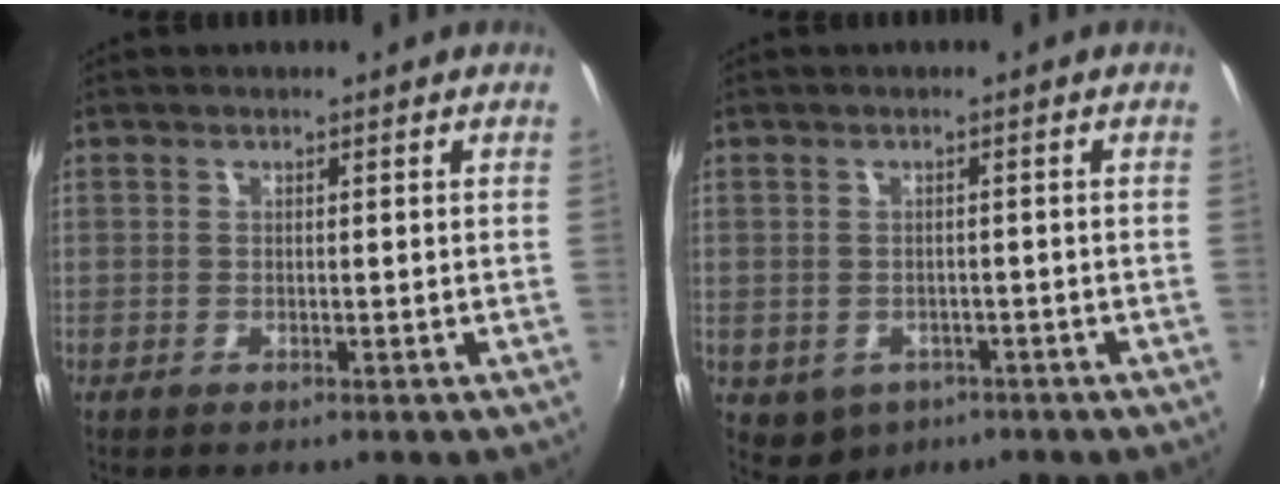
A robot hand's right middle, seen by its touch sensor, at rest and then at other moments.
{"total": 4.9, "force": [-2.3, 3.9, 1.8], "torque": [-0.042, -0.011, -0.023]}